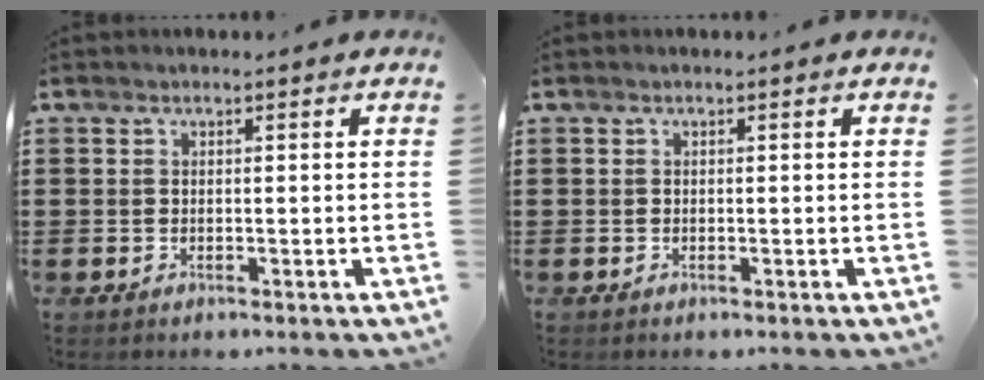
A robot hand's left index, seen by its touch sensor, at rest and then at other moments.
{"total": 0.0}